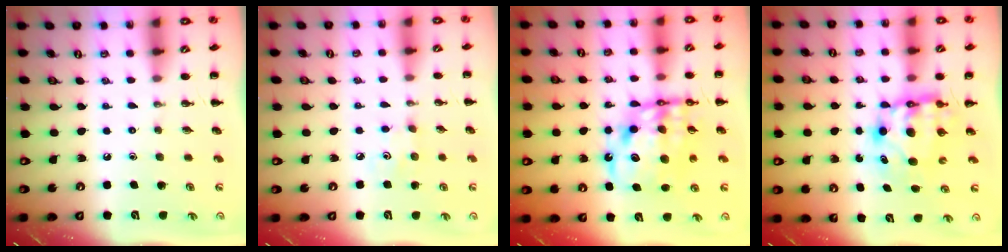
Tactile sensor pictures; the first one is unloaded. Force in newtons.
{"total": 3.1, "press": 2.9, "slide": 0.9}
{"total": 14.5, "press": 14.1, "slide": 3.6}
{"total": 6.9, "press": 6.6, "slide": 2.1}